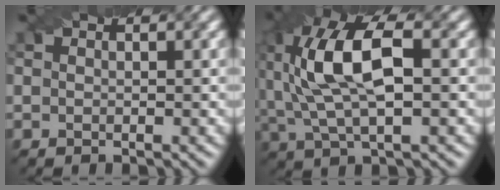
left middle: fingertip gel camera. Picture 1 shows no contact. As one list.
[{"total": 8.9, "force": [0.7, 4.0, 8.0], "torque": [-0.168, 0.025, 0.017]}]